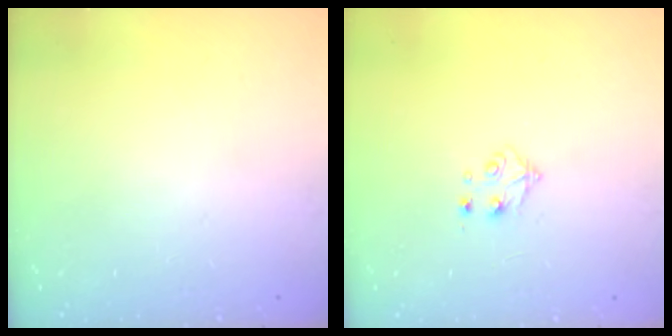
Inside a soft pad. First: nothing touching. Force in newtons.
{"total": 4.2, "press": 4.1, "slide": 0.8}